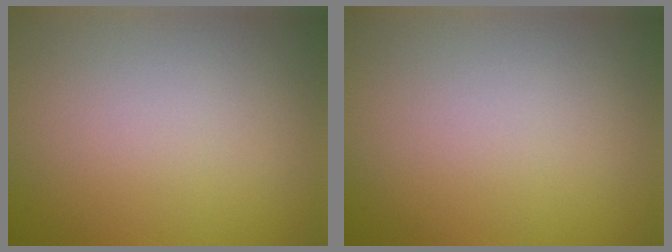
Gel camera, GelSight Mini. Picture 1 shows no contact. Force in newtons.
{"total": 0.0}